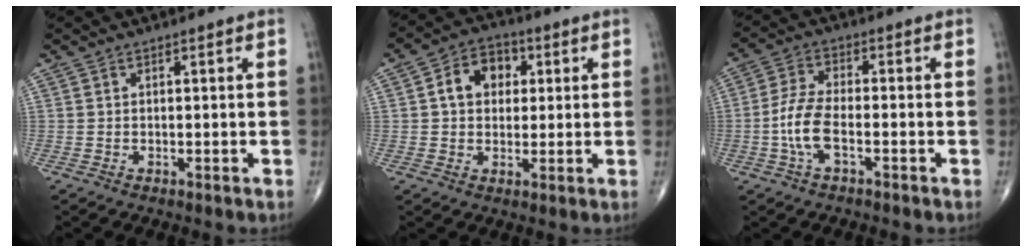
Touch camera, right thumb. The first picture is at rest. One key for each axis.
{"total": 8.3, "fx": 1.7, "fy": 6.3, "fz": 5.1, "tx": -0.057, "ty": 0.014, "tz": 0.020}
{"total": 7.0, "fx": -2.2, "fy": 2.9, "fz": 6.0, "tx": -0.136, "ty": 0.021, "tz": -0.045}